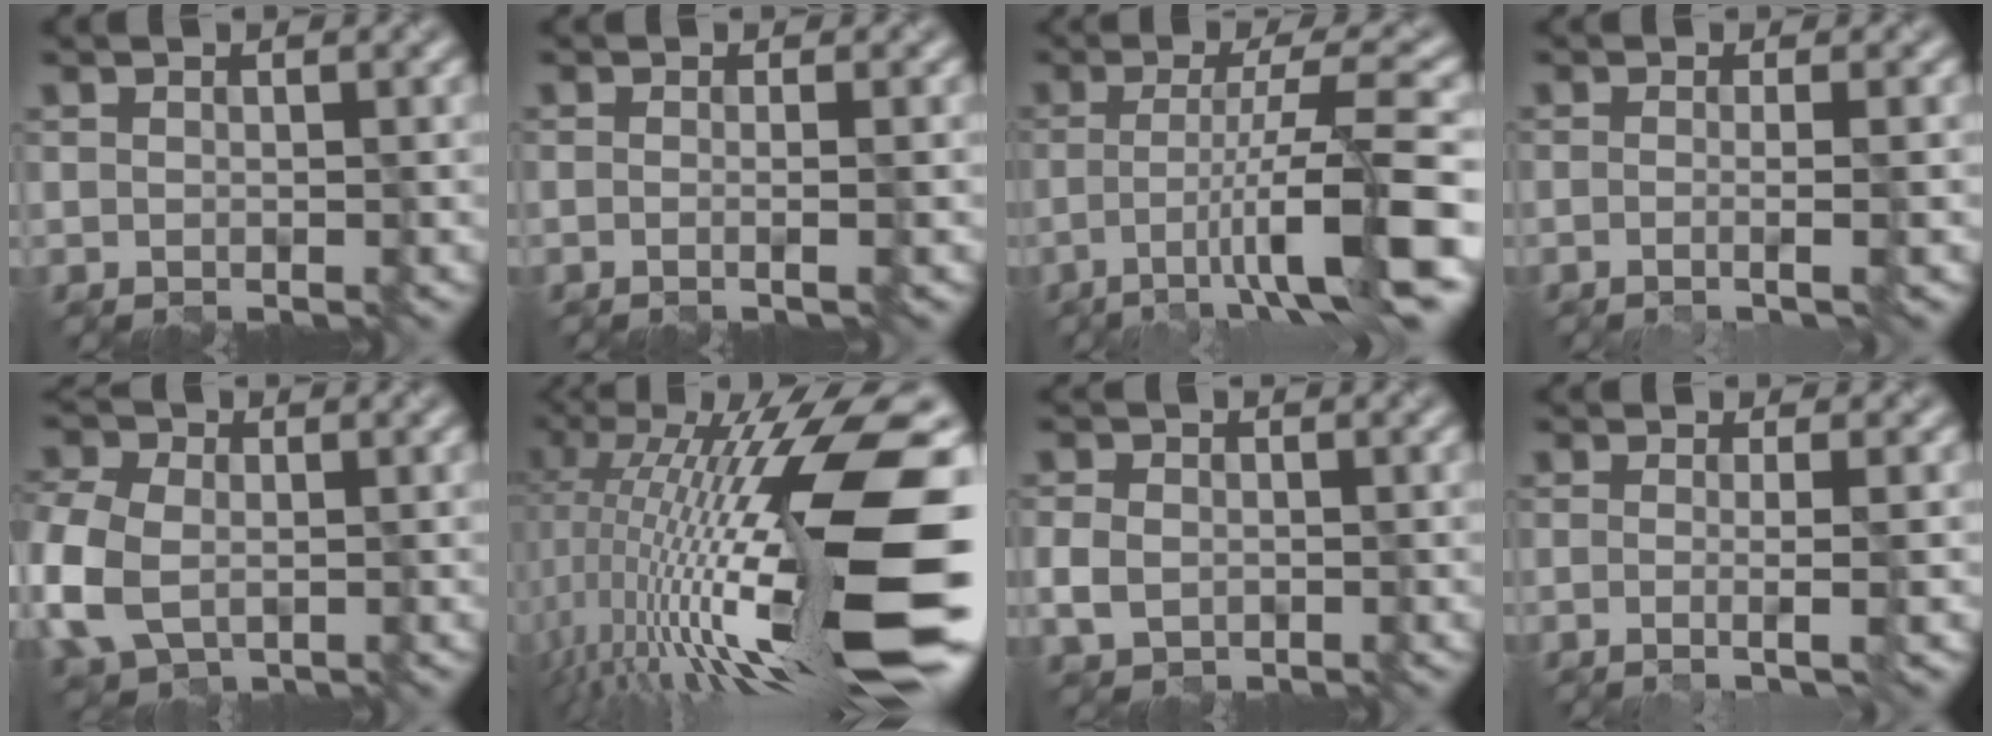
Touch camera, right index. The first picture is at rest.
{"total": 2.6, "force": [0.0, 1.3, 2.2], "torque": [-0.001, 0.002, -0.026]}
{"total": 8.9, "force": [-2.9, 1.0, 8.4], "torque": [-0.124, 0.005, -0.052]}
{"total": 3.2, "force": [-0.3, 1.5, 2.9], "torque": [-0.006, 0.002, -0.028]}
{"total": 8.5, "force": [-1.4, 6.3, 5.5], "torque": [-0.162, -0.015, -0.023]}
{"total": 18.0, "force": [-1.2, 4.6, 17.4], "torque": [-0.302, 0.017, -0.029]}
{"total": 2.6, "force": [-0.6, 2.1, 1.3], "torque": [-0.030, -0.005, -0.010]}
{"total": 3.1, "force": [-0.4, 1.0, 2.8], "torque": [-0.026, 0.000, -0.021]}